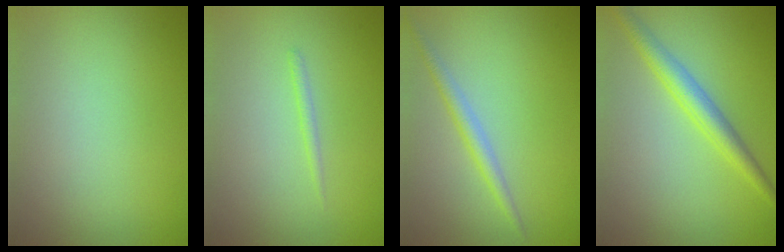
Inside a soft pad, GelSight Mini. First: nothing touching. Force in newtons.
{"total": 0.7, "press": 0.7, "slide": 0.1}
{"total": 2.0, "press": 2.0, "slide": 0.1}
{"total": 3.3, "press": 3.2, "slide": 0.1}